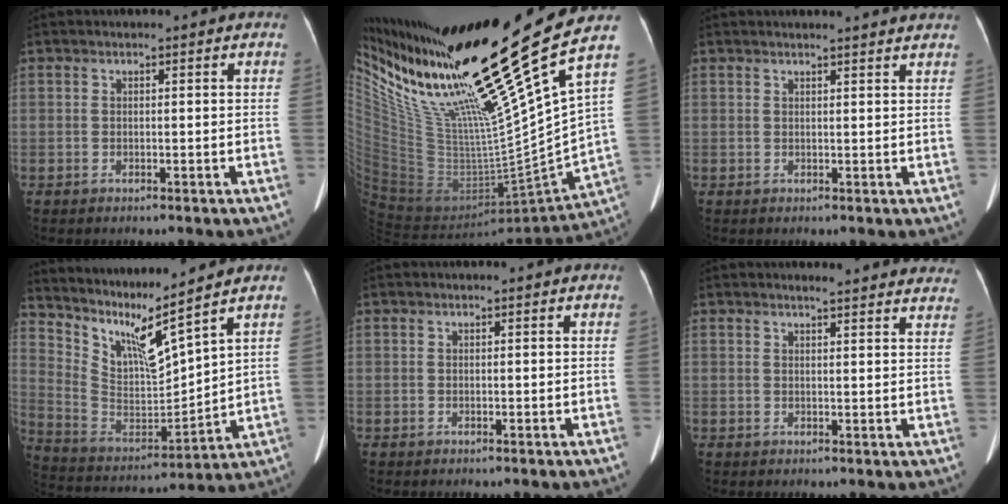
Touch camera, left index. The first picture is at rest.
{"total": 29.4, "force": [19.7, -0.4, 21.8], "torque": [-0.339, -0.035, 0.345]}
{"total": 5.9, "force": [5.7, -0.2, 1.7], "torque": [-0.020, 0.008, 0.050]}
{"total": 11.7, "force": [9.6, 0.3, 6.6], "torque": [-0.139, -0.015, 0.196]}
{"total": 0.0}
{"total": 14.0, "force": [13.4, 1.4, 3.8], "torque": [-0.027, -0.027, 0.135]}